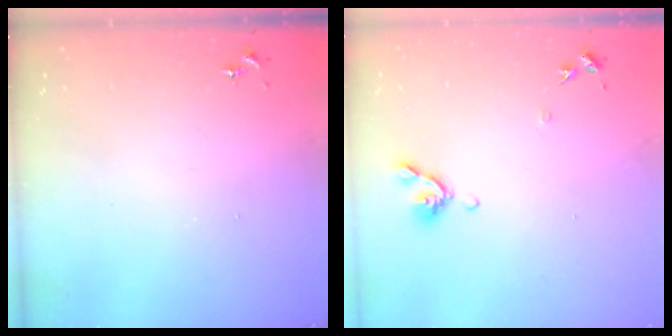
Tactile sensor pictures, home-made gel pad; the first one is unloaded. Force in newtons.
{"total": 7.9, "press": 7.8, "slide": 1.5}